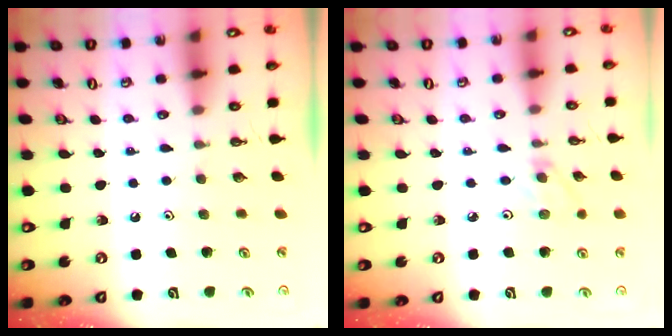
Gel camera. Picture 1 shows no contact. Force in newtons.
{"total": 1.9, "press": 1.9, "slide": 0.3}